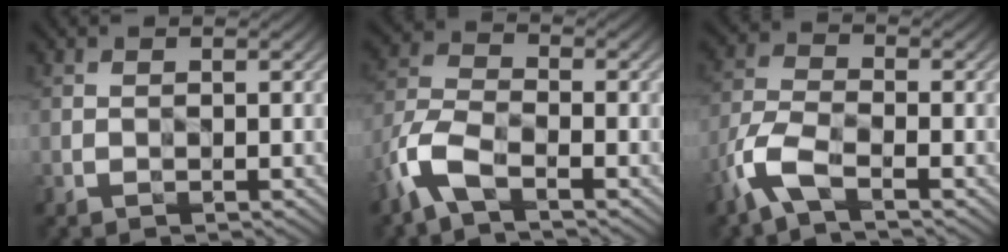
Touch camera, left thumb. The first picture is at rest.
{"total": 6.5, "force": [-4.1, 2.4, 4.4], "torque": [-0.114, -0.002, -0.102]}
{"total": 5.7, "force": [-3.7, 1.8, 4.0], "torque": [-0.107, -0.004, -0.090]}